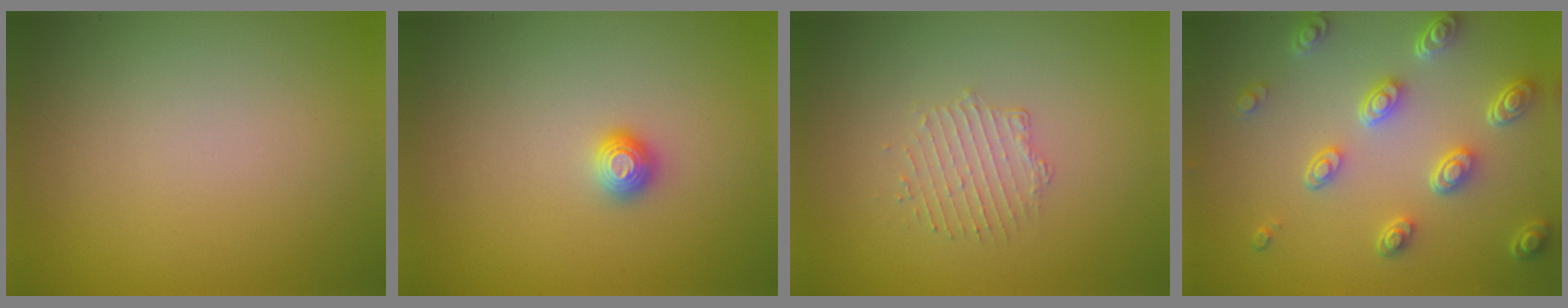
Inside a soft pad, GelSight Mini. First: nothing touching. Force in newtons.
{"total": 1.1, "press": 1.1, "slide": 0.1}
{"total": 1.6, "press": 0.9, "slide": 1.3}
{"total": 5.2, "press": 3.8, "slide": 3.5}